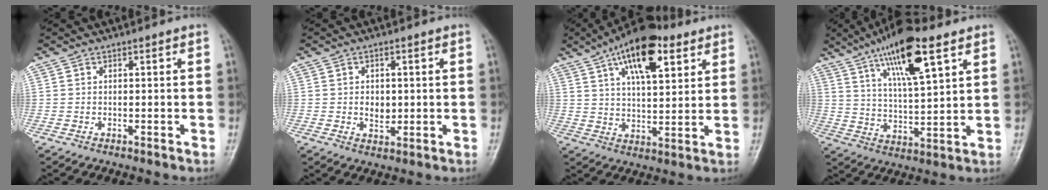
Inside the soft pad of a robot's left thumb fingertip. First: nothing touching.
{"total": 3.7, "force": [0.1, 2.7, 2.6], "torque": [-0.026, -0.002, 0.005]}
{"total": 15.8, "force": [8.0, 6.7, 11.8], "torque": [-0.162, -0.019, 0.130]}
{"total": 15.8, "force": [8.8, 4.3, 12.4], "torque": [-0.201, -0.027, 0.155]}